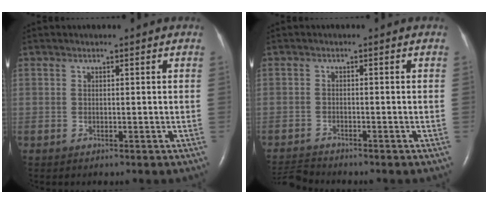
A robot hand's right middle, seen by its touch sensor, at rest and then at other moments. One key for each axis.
{"total": 3.3, "fx": -3.3, "fy": -0.3, "fz": -0.1, "tx": 0.001, "ty": -0.020, "tz": -0.060}